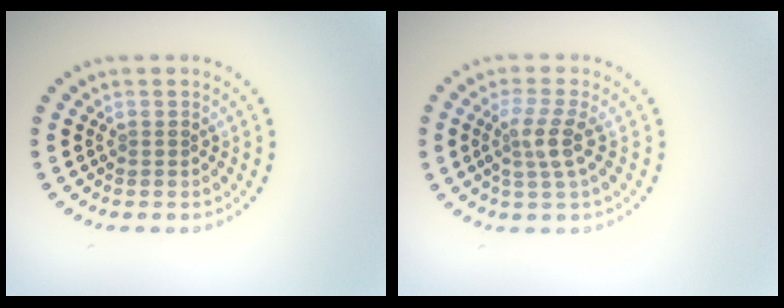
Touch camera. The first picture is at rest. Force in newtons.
{"total": 2.7, "press": 2.3, "slide": 1.4}